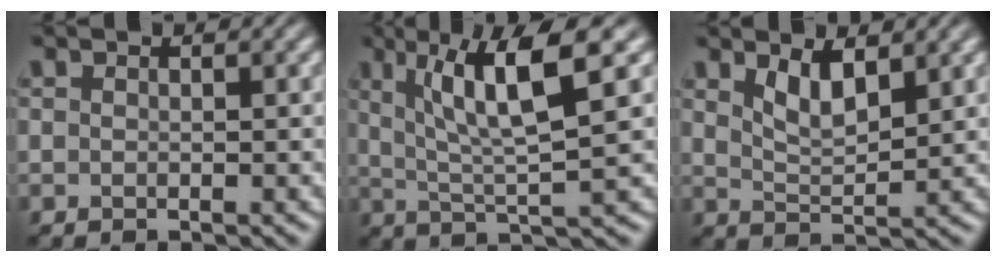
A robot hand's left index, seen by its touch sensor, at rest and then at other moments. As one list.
[{"total": 8.0, "force": [3.0, 1.4, 7.3], "torque": [-0.122, 0.007, 0.055]}, {"total": 3.1, "force": [1.9, 1.1, 2.2], "torque": [-0.045, -0.009, 0.040]}]